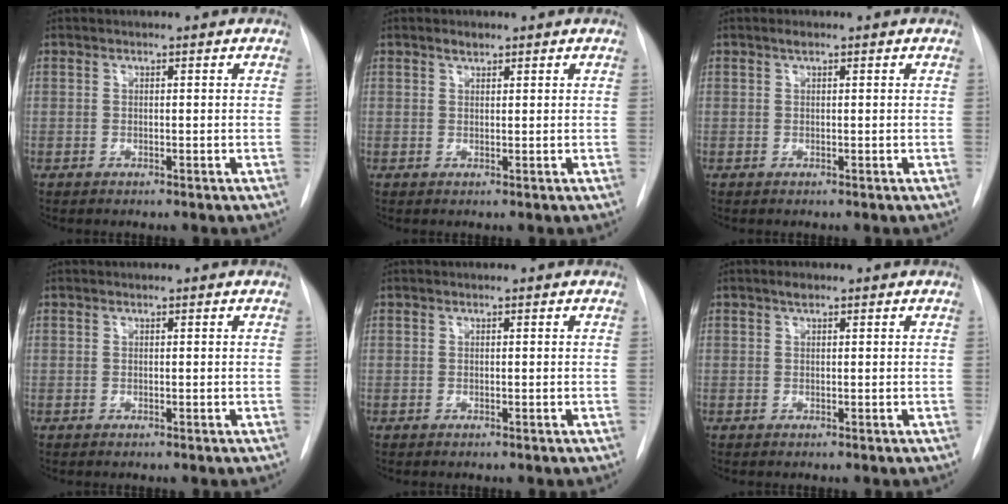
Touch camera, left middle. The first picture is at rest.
{"total": 1.2, "force": [1.0, 0.5, 0.5], "torque": [-0.011, -0.001, 0.017]}
{"total": 0.6, "force": [0.4, 0.1, 0.4], "torque": [-0.009, 0.003, 0.006]}
{"total": 0.0}
{"total": 0.0}
{"total": 0.9, "force": [0.6, 0.3, 0.5], "torque": [-0.011, 0.005, 0.010]}